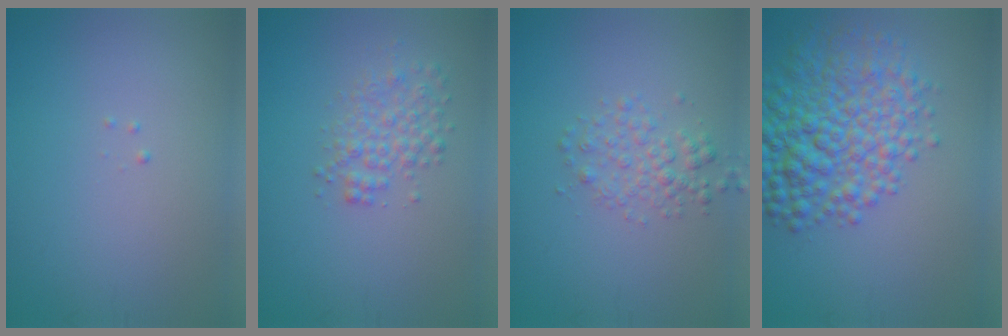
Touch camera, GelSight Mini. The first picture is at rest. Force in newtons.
{"total": 2.6, "press": 2.6, "slide": 0.1}
{"total": 2.3, "press": 2.3, "slide": 0.1}
{"total": 8.1, "press": 8.1, "slide": 0.2}